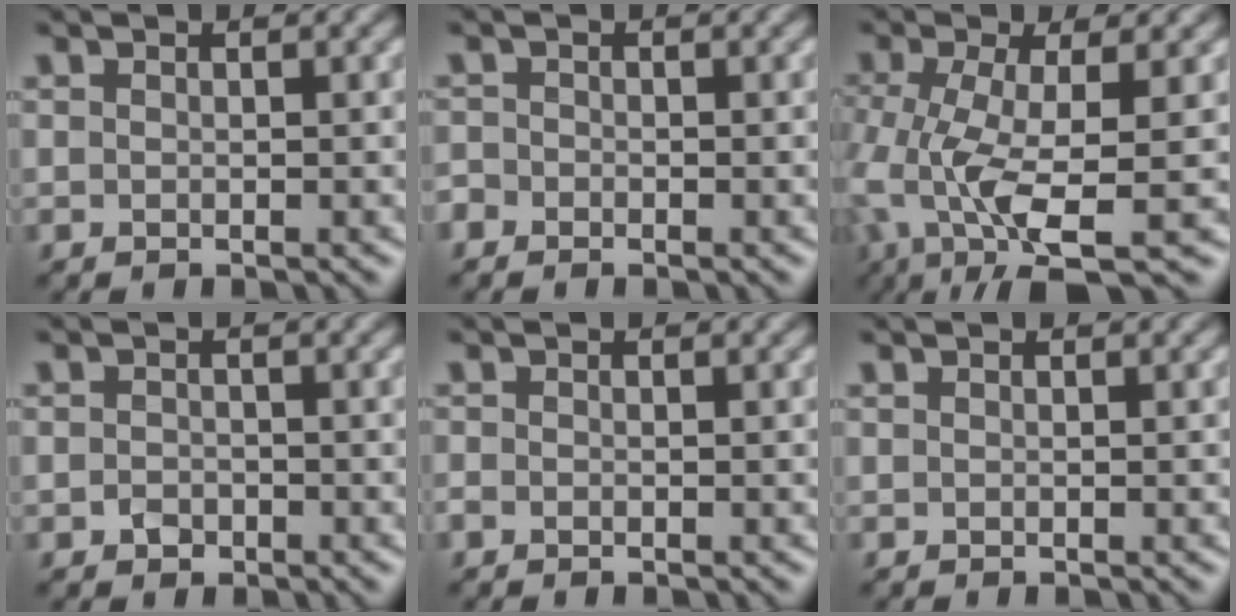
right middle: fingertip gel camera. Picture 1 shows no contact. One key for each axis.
{"total": 1.5, "fx": -0.9, "fy": 1.1, "fz": 0.5, "tx": -0.018, "ty": -0.006, "tz": -0.016}
{"total": 9.0, "fx": -3.8, "fy": 3.0, "fz": 7.6, "tx": -0.163, "ty": -0.020, "tz": -0.067}
{"total": 1.2, "fx": -0.8, "fy": 0.8, "fz": 0.2, "tx": -0.005, "ty": -0.001, "tz": -0.020}
{"total": 0.7, "fx": -0.4, "fy": 0.5, "fz": 0.4, "tx": -0.008, "ty": 0.001, "tz": -0.009}
{"total": 0.0}